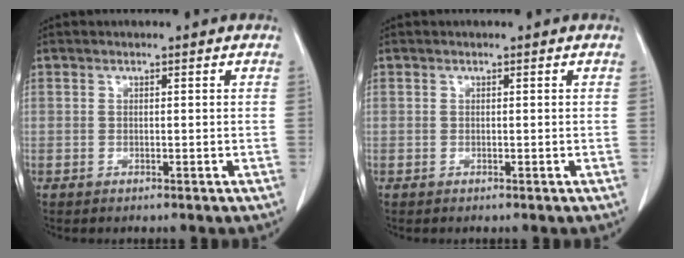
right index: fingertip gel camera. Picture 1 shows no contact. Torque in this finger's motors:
{"motor_torque": [0.00, 0.00, 0.01, 0.00]}